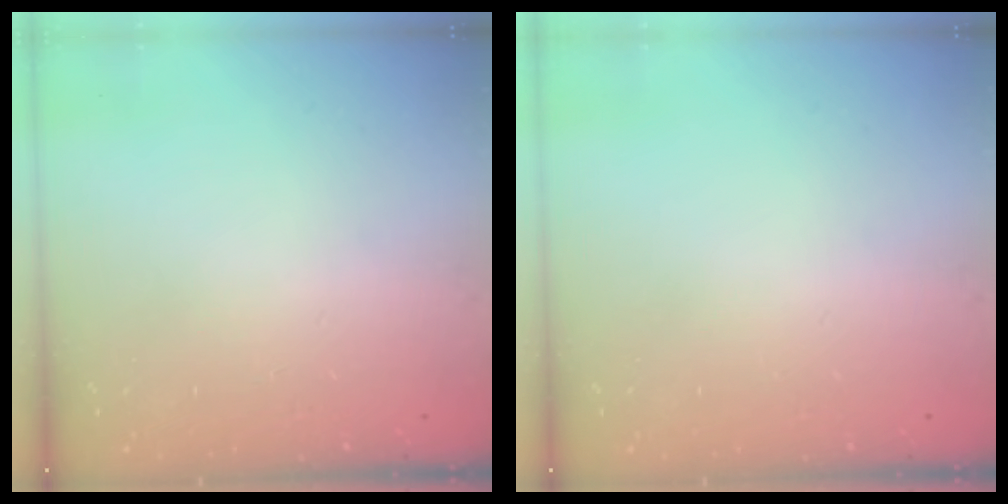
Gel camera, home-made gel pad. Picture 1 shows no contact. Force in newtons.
{"total": 0.0}